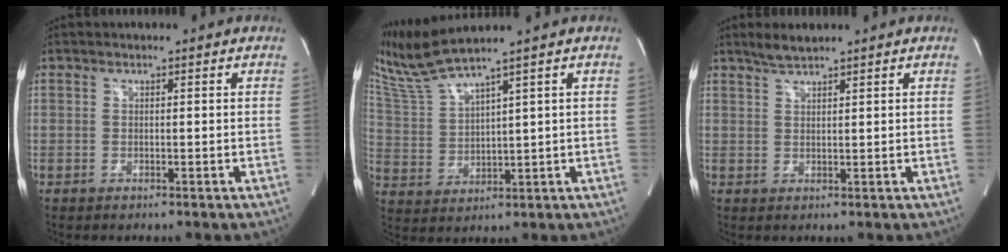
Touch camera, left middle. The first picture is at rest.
{"total": 7.4, "force": [6.6, -1.8, 2.8], "torque": [-0.077, 0.000, 0.149]}
{"total": 2.5, "force": [2.3, 0.0, 1.1], "torque": [-0.030, 0.003, 0.045]}